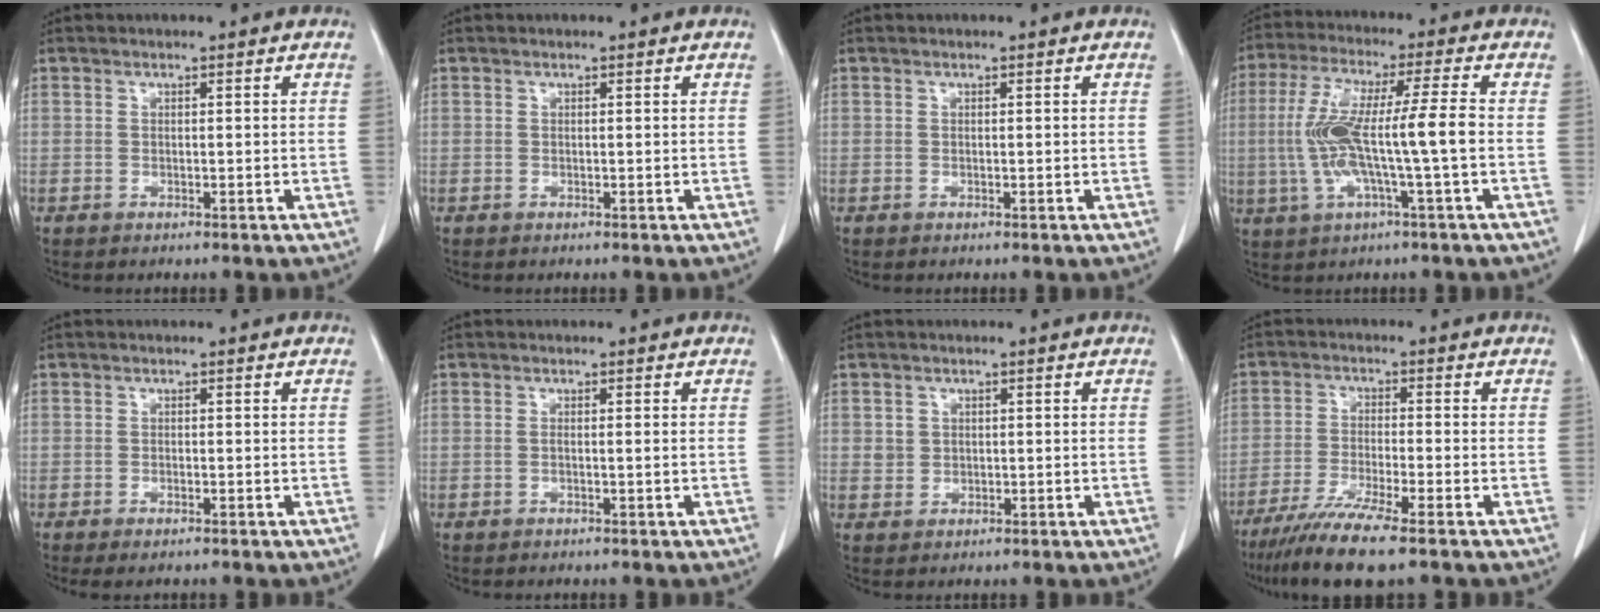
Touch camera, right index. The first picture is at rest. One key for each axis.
{"total": 0.0}
{"total": 0.0}
{"total": 11.7, "fx": -1.2, "fy": 0.2, "fz": 11.7, "tx": -0.241, "ty": 0.013, "tz": -0.028}
{"total": 1.7, "fx": -1.2, "fy": 0.4, "fz": 1.1, "tx": -0.014, "ty": -0.004, "tz": -0.015}
{"total": 0.7, "fx": -0.1, "fy": -0.1, "fz": 0.7, "tx": -0.015, "ty": -0.001, "tz": -0.001}
{"total": 2.0, "fx": 0.6, "fy": 1.8, "fz": 0.5, "tx": -0.006, "ty": 0.003, "tz": 0.011}
{"total": 9.1, "fx": -6.7, "fy": -0.4, "fz": 6.2, "tx": -0.107, "ty": -0.027, "tz": -0.113}